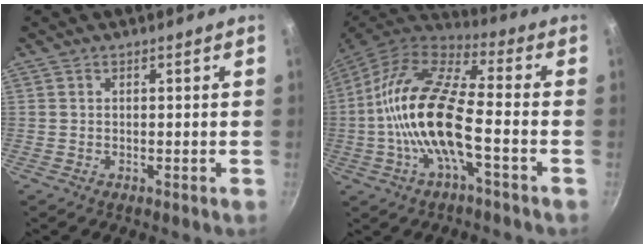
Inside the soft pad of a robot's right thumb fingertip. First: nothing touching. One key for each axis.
{"total": 17.4, "fx": -3.4, "fy": 6.0, "fz": 16.0, "tx": -0.307, "ty": 0.036, "tz": -0.083}